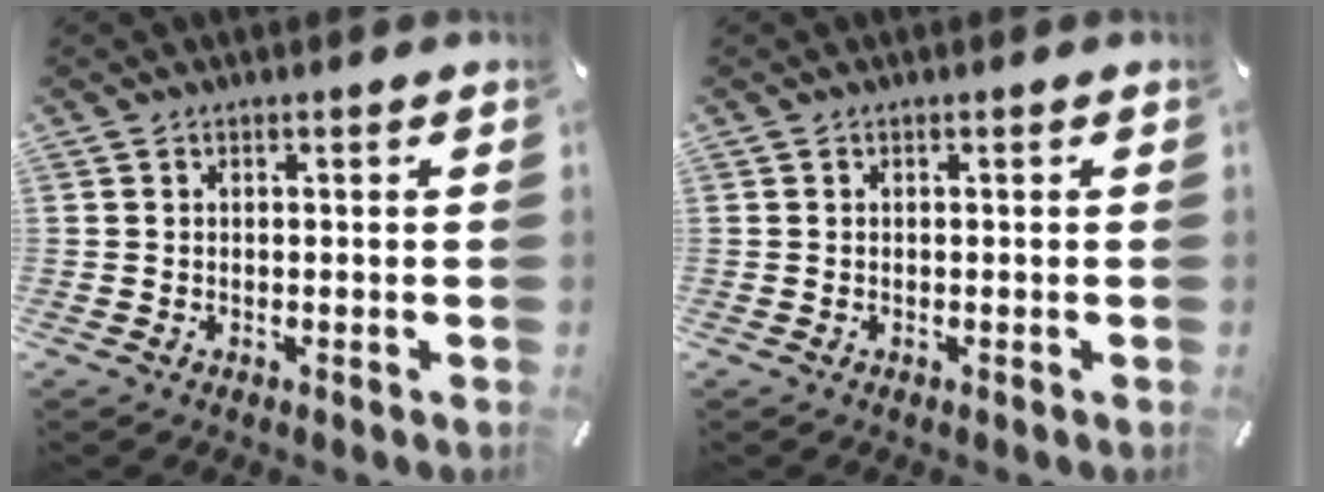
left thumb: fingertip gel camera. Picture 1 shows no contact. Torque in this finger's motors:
{"motor_torque": [-0.05, 0.02, -0.07, 0.06, 0.00]}